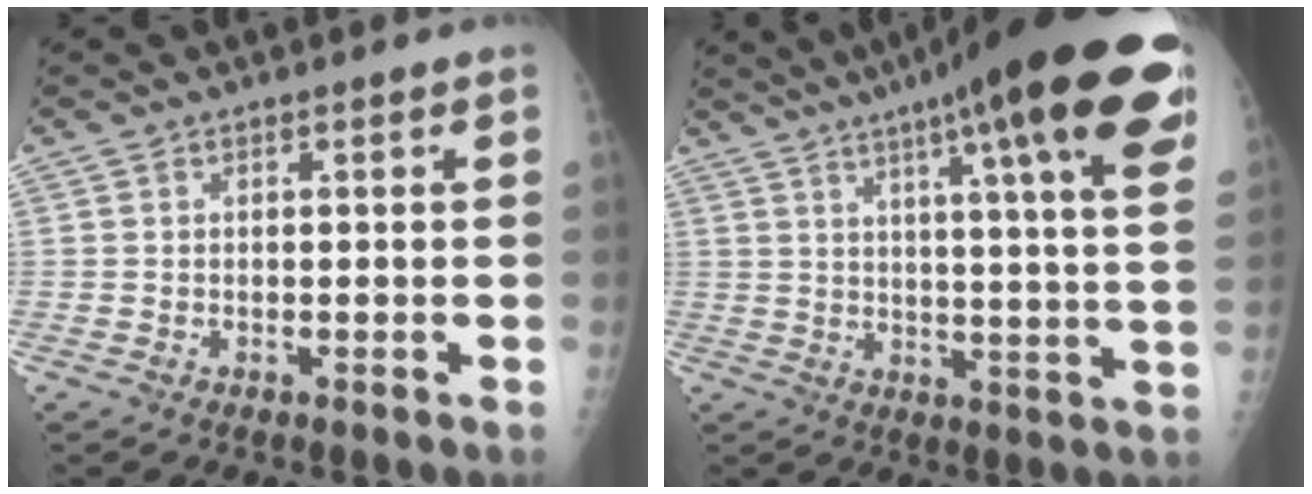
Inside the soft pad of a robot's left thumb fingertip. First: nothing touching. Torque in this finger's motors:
{"motor_torque": [1.70, -0.49, 1.70, -1.08, 0.38]}